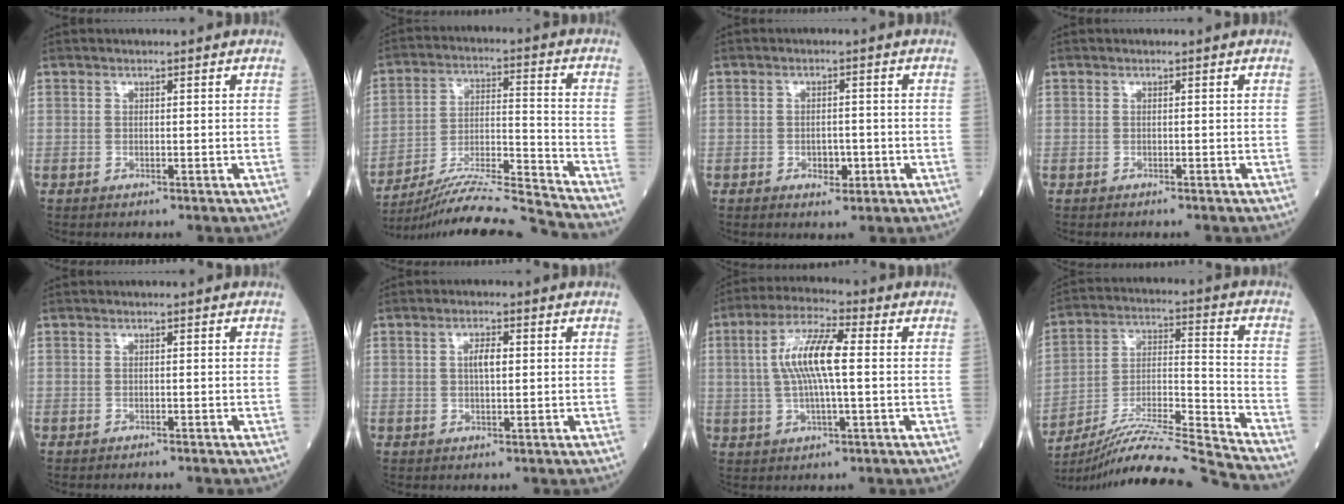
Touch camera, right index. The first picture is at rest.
{"total": 17.1, "force": [-16.3, -2.6, 4.4], "torque": [-0.074, 0.005, -0.274]}
{"total": 2.9, "force": [-1.0, 1.6, 2.2], "torque": [-0.031, 0.004, -0.010]}
{"total": 0.6, "force": [-0.5, 0.0, 0.1], "torque": [0.001, 0.000, -0.010]}
{"total": 0.9, "force": [-0.8, 0.0, 0.2], "torque": [-0.003, 0.000, -0.012]}
{"total": 2.8, "force": [0.5, 0.9, 2.6], "torque": [-0.049, 0.003, 0.009]}
{"total": 9.5, "force": [0.9, 1.6, 9.3], "torque": [-0.189, 0.013, 0.014]}
{"total": 20.7, "force": [-19.3, -3.0, 6.8], "torque": [-0.137, -0.012, -0.328]}